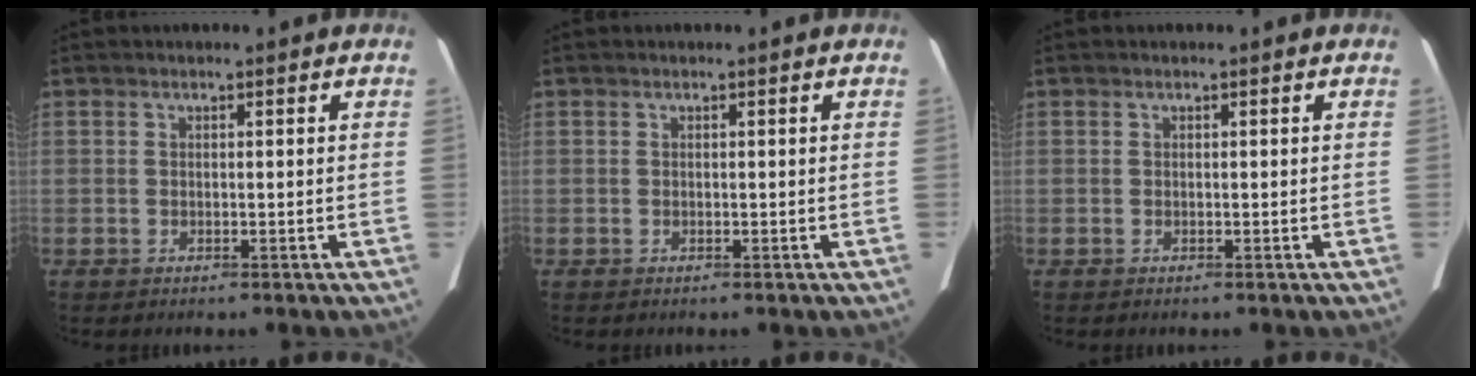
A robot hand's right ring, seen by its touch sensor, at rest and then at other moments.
{"total": 0.0}
{"total": 0.0}